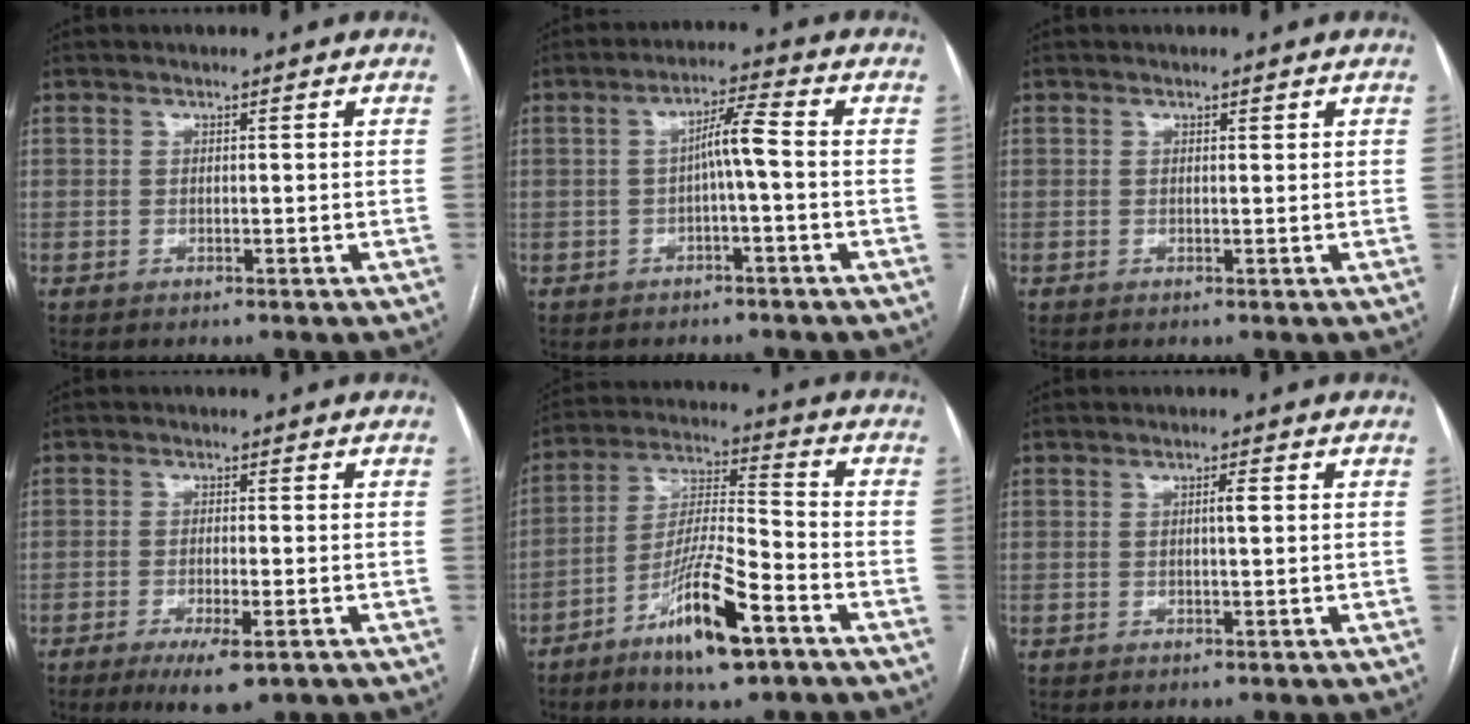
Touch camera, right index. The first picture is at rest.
{"total": 4.5, "force": [-0.4, 0.1, 4.5], "torque": [-0.075, 0.016, -0.004]}
{"total": 0.5, "force": [0.4, 0.2, 0.3], "torque": [-0.005, -0.001, 0.004]}
{"total": 5.8, "force": [-3.2, 1.2, 4.6], "torque": [-0.078, -0.012, -0.047]}
{"total": 12.9, "force": [-7.3, 1.7, 10.5], "torque": [-0.201, -0.013, -0.132]}
{"total": 1.4, "force": [0.3, 0.1, 1.3], "torque": [-0.024, 0.002, 0.004]}